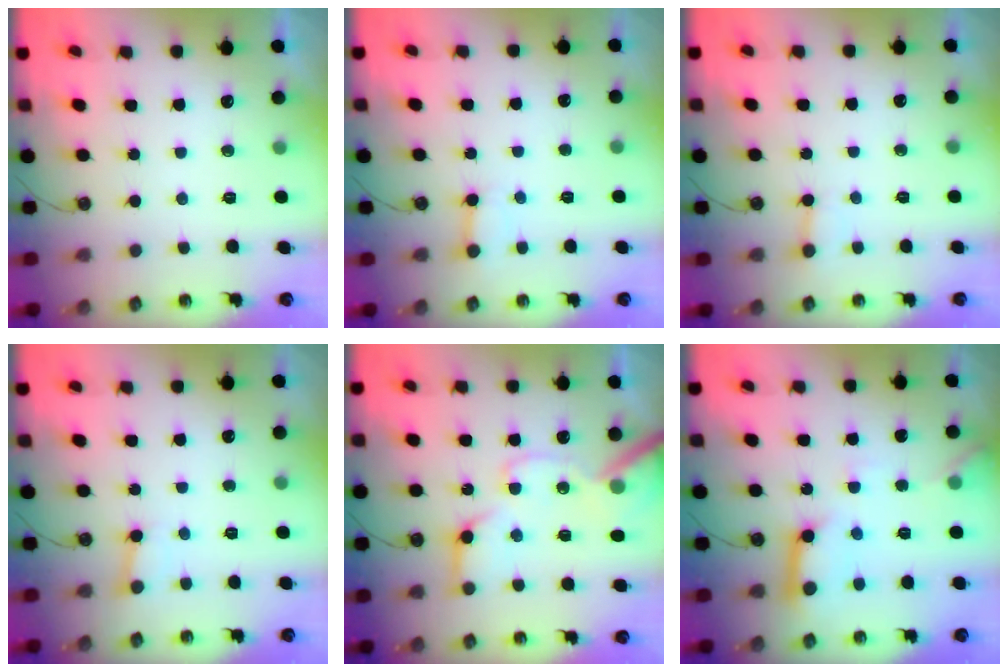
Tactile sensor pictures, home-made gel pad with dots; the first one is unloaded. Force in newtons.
{"total": 3.7, "press": 3.6, "slide": 0.5}
{"total": 2.0, "press": 2.0, "slide": 0.0}
{"total": 2.0, "press": 2.0, "slide": 0.2}
{"total": 17.8, "press": 17.6, "slide": 2.3}
{"total": 11.8, "press": 11.8, "slide": 1.3}